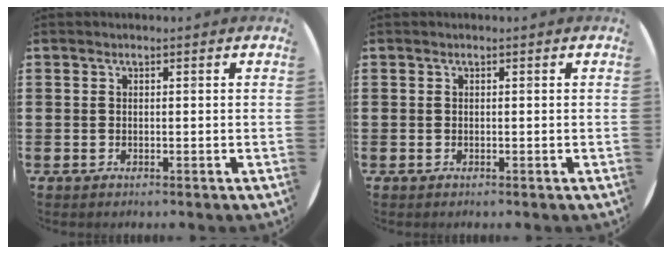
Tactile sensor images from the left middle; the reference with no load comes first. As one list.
[{"total": 0.0}]